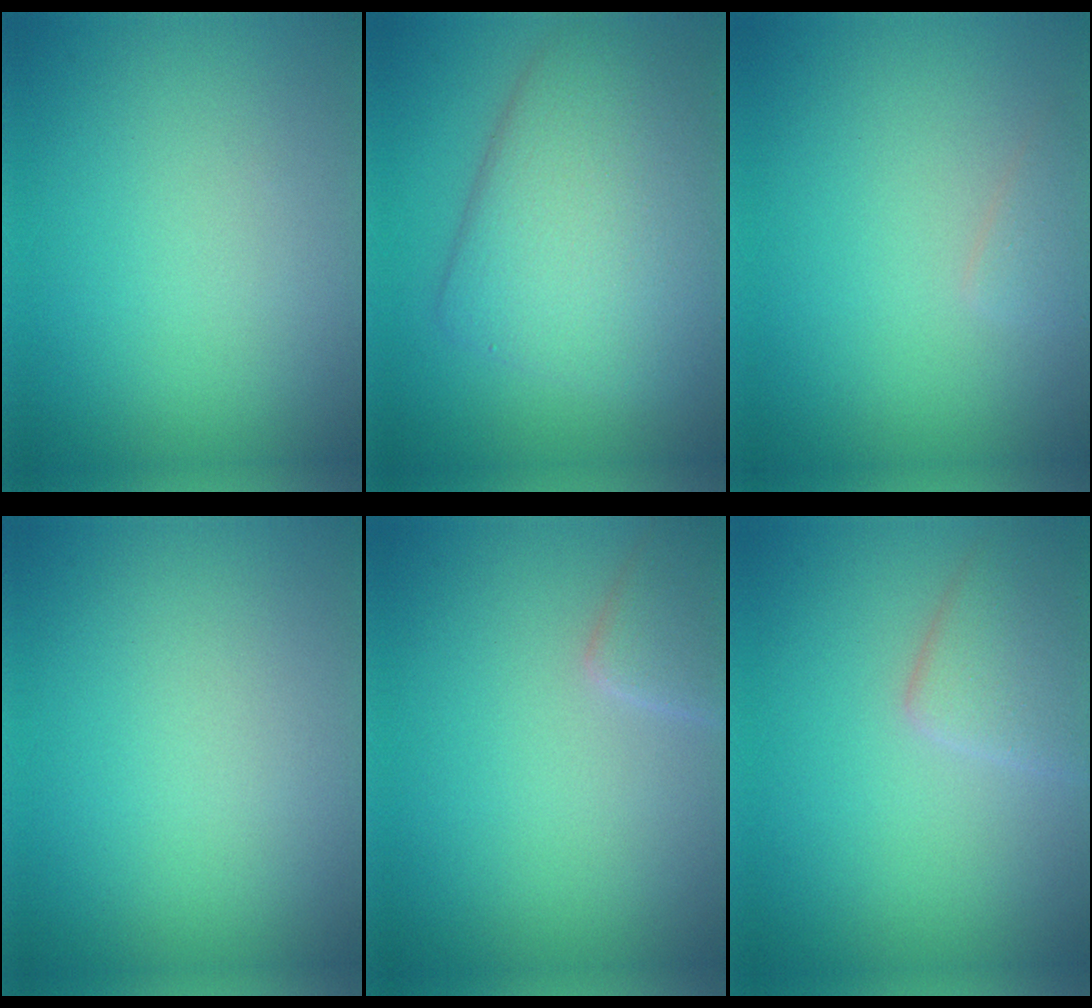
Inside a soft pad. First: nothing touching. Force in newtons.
{"total": 8.6, "press": 8.6, "slide": 0.3}
{"total": 1.0, "press": 1.0, "slide": 0.1}
{"total": 0.0}
{"total": 2.3, "press": 2.3, "slide": 0.2}
{"total": 3.4, "press": 3.4, "slide": 0.1}